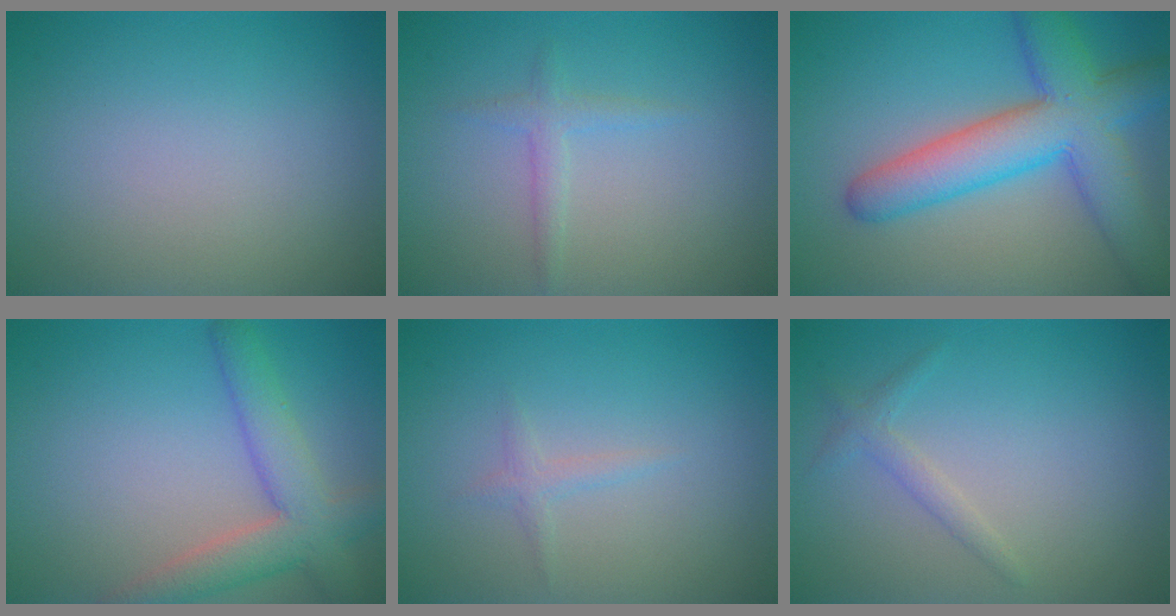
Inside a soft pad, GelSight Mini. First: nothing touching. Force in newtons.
{"total": 1.4, "press": 1.4, "slide": 0.1}
{"total": 8.7, "press": 8.7, "slide": 0.2}
{"total": 5.1, "press": 5.1, "slide": 0.2}
{"total": 1.0, "press": 1.0, "slide": 0.1}
{"total": 1.3, "press": 1.3, "slide": 0.0}